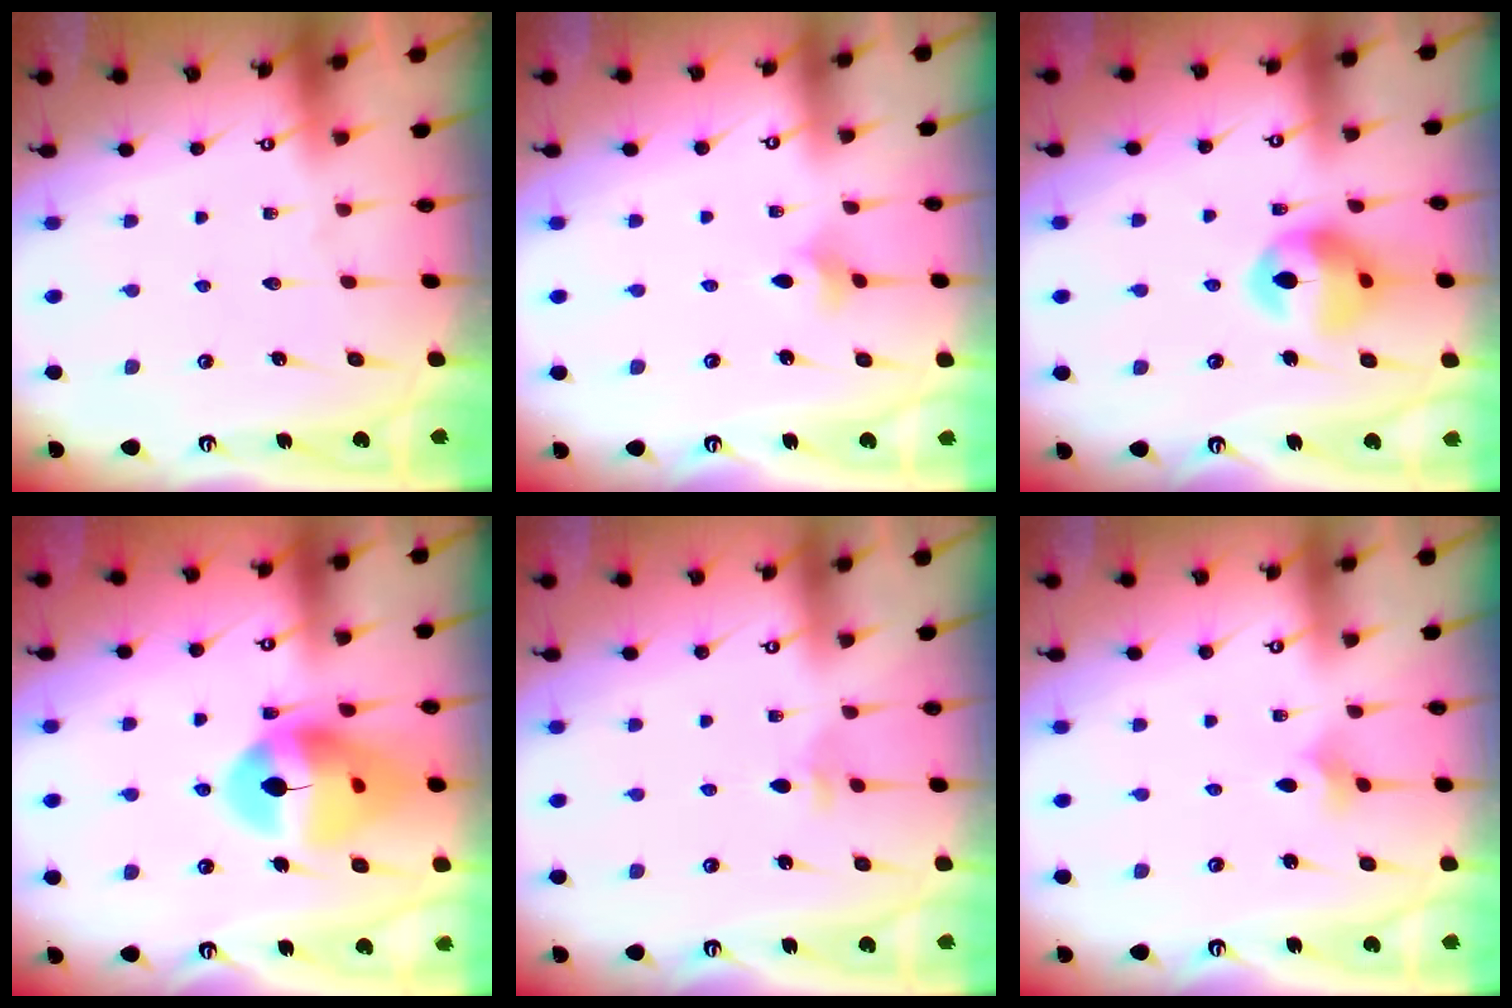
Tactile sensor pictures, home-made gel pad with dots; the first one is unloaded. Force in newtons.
{"total": 2.1, "press": 2.1, "slide": 0.5}
{"total": 12.8, "press": 12.7, "slide": 1.5}
{"total": 16.7, "press": 16.6, "slide": 1.8}
{"total": 2.9, "press": 2.8, "slide": 0.8}
{"total": 1.8, "press": 1.7, "slide": 0.5}